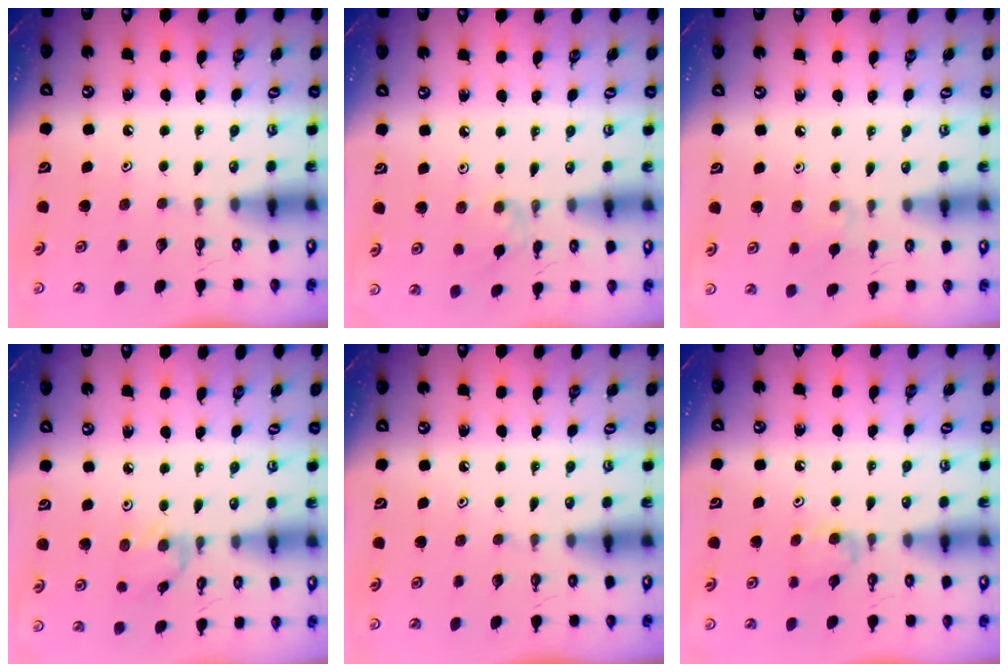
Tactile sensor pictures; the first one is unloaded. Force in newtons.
{"total": 1.7, "press": 1.7, "slide": 0.4}
{"total": 6.0, "press": 6.0, "slide": 0.9}
{"total": 3.0, "press": 2.9, "slide": 0.4}
{"total": 0.0}
{"total": 6.1, "press": 6.0, "slide": 0.6}